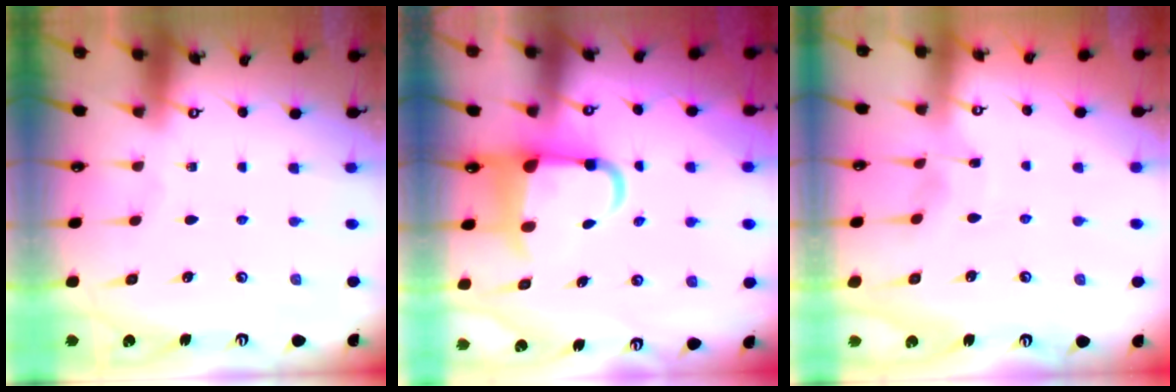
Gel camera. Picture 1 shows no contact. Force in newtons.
{"total": 7.3, "press": 7.1, "slide": 1.8}
{"total": 3.2, "press": 3.2, "slide": 0.1}